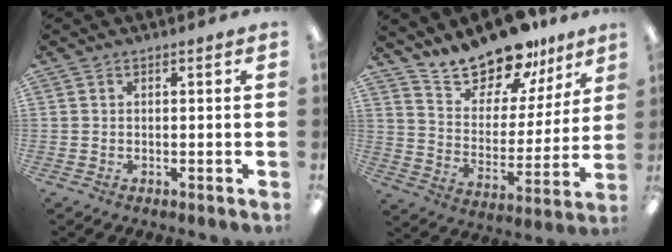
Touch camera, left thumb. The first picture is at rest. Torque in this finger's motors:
{"motor_torque": [1.35, 1.57, 1.43, -1.35, 0.08]}